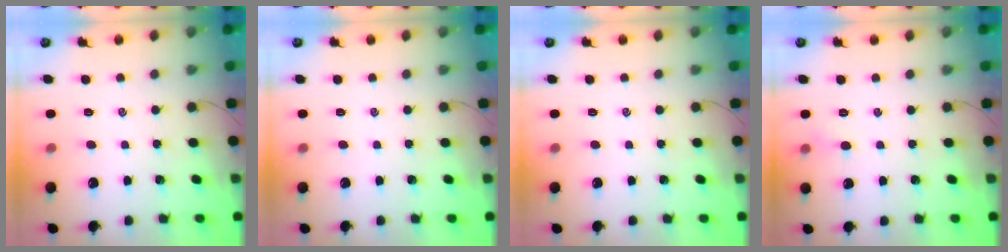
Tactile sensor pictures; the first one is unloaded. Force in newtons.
{"total": 0.0}
{"total": 0.0}
{"total": 2.8, "press": 2.6, "slide": 1.0}